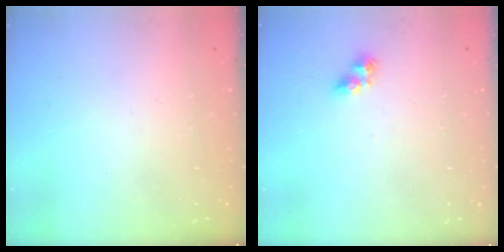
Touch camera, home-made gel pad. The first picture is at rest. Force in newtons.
{"total": 6.1, "press": 6.0, "slide": 0.7}